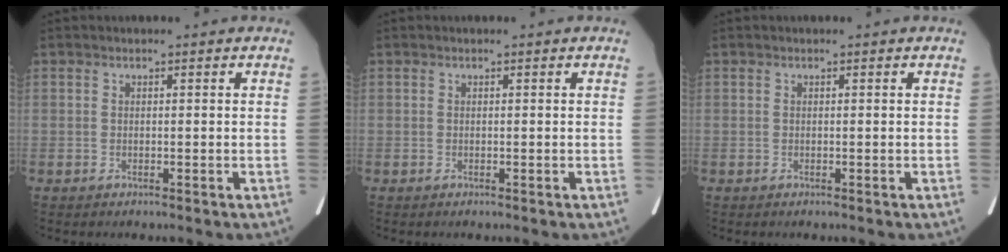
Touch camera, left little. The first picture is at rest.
{"total": 0.0}
{"total": 0.0}